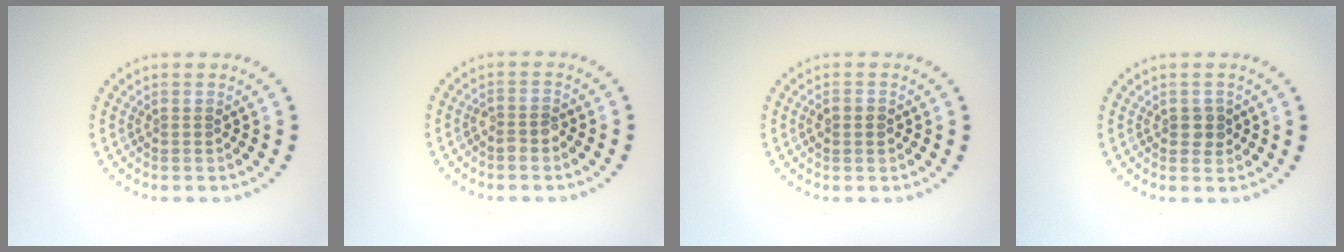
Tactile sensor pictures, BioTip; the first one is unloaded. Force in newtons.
{"total": 1.3, "press": 1.2, "slide": 0.6}
{"total": 1.0, "press": 0.9, "slide": 0.2}
{"total": 1.3, "press": 1.3, "slide": 0.3}